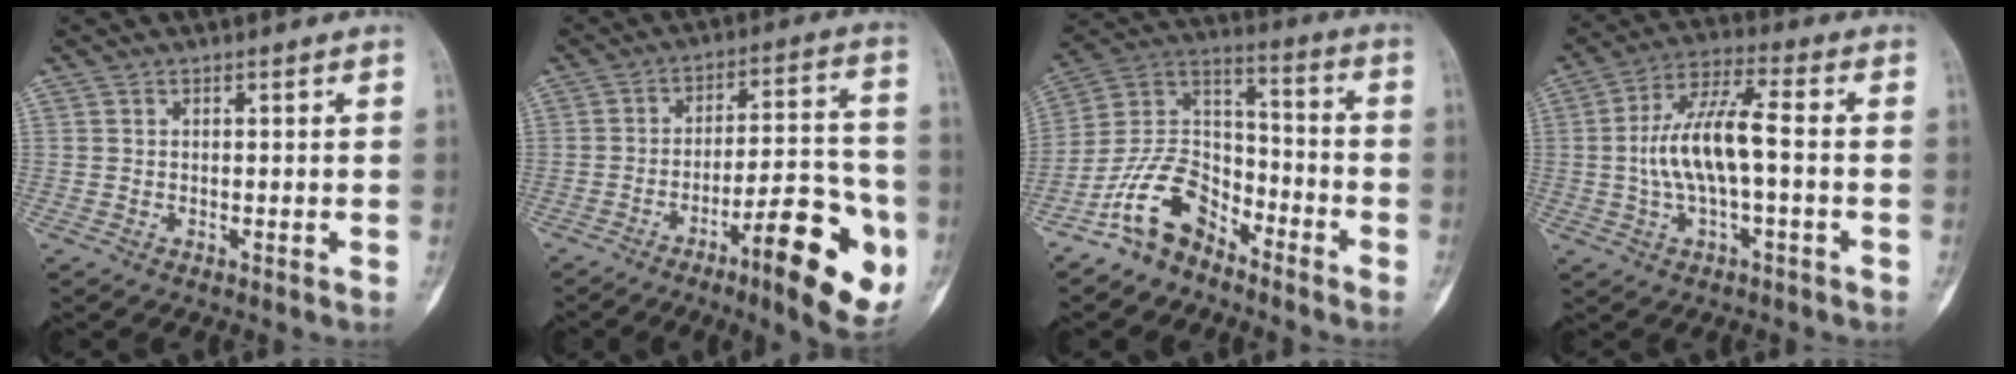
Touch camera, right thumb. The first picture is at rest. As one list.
[{"total": 18.2, "force": [-7.4, 4.9, 15.9], "torque": [-0.197, 0.035, -0.103]}, {"total": 13.0, "force": [-8.8, 7.4, 6.0], "torque": [-0.101, 0.087, -0.180]}, {"total": 12.0, "force": [-0.7, 4.0, 11.3], "torque": [-0.229, 0.035, -0.017]}]